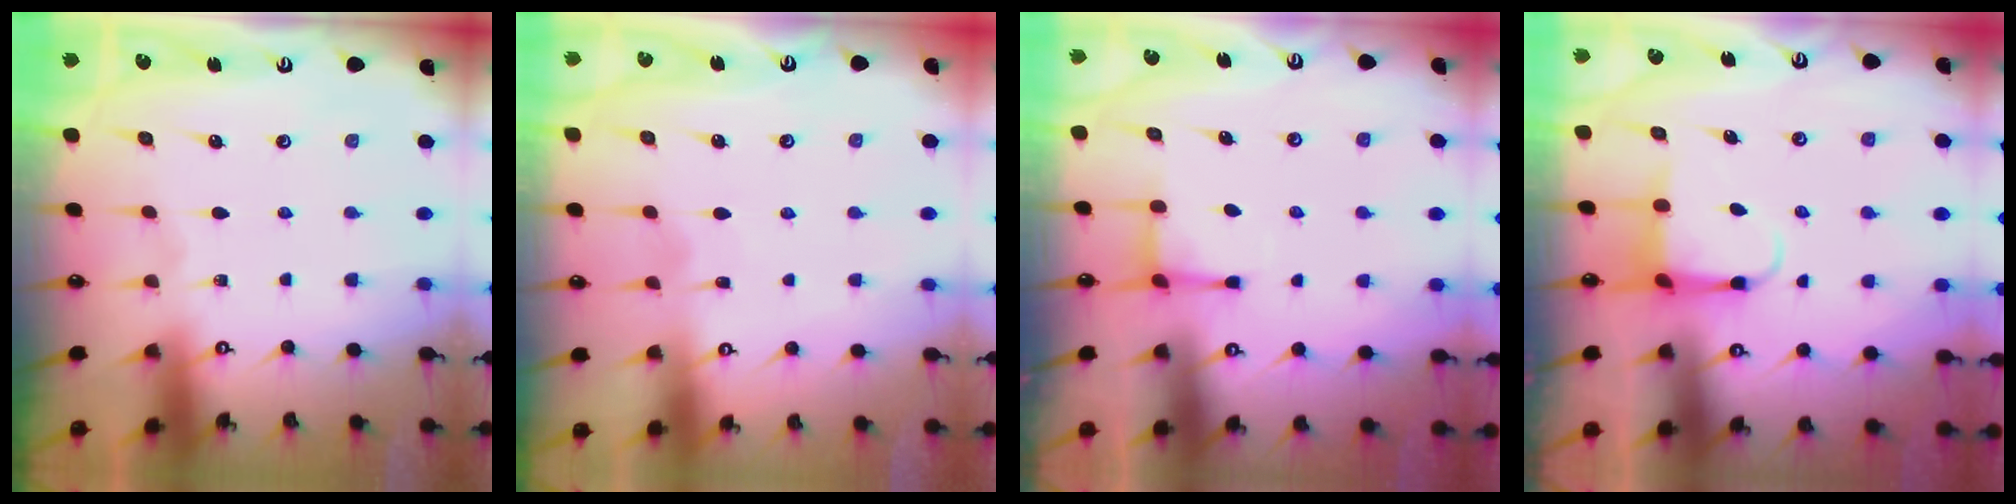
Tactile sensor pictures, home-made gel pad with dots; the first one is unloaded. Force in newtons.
{"total": 3.5, "press": 3.4, "slide": 0.4}
{"total": 2.9, "press": 2.9, "slide": 0.4}
{"total": 4.1, "press": 4.1, "slide": 0.5}